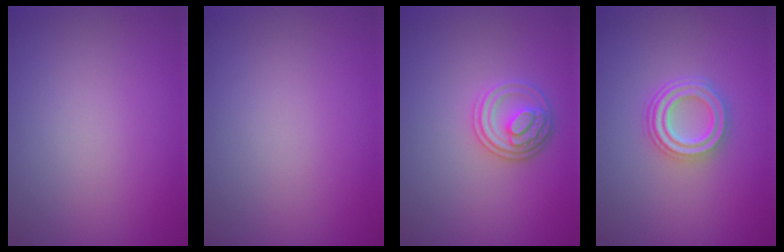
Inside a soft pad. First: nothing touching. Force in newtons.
{"total": 0.0}
{"total": 2.9, "press": 2.8, "slide": 0.7}
{"total": 3.7, "press": 2.9, "slide": 2.3}